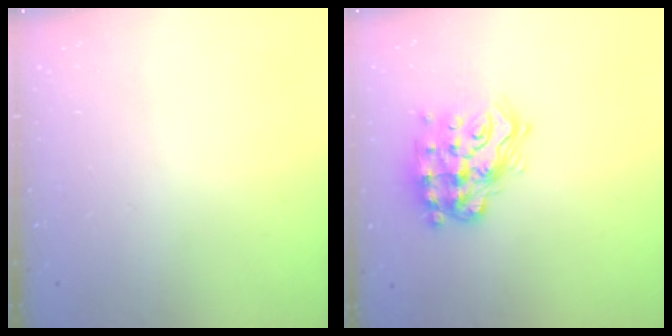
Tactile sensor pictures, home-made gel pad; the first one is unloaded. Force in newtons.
{"total": 16.5, "press": 16.5, "slide": 1.2}